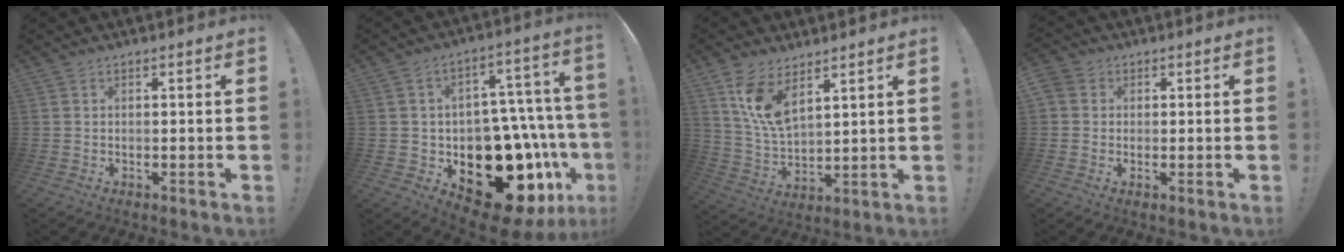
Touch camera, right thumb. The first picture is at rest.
{"total": 26.4, "force": [-9.9, 15.7, 18.8], "torque": [-0.250, 0.061, -0.124]}
{"total": 10.8, "force": [6.8, 4.8, 7.0], "torque": [-0.137, -0.035, 0.129]}
{"total": 3.5, "force": [0.5, 3.2, 1.4], "torque": [-0.028, 0.000, 0.009]}